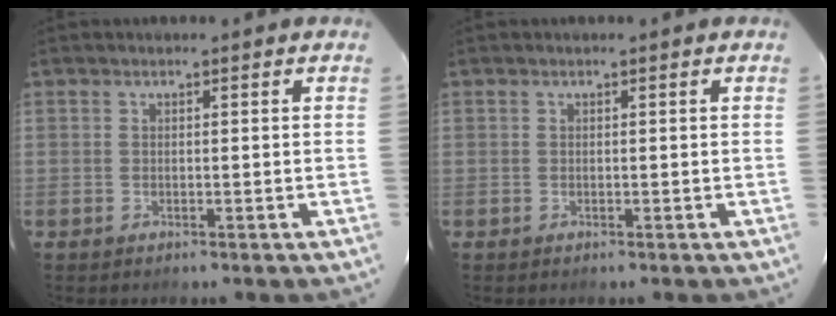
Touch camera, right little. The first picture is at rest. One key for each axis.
{"total": 0.0}